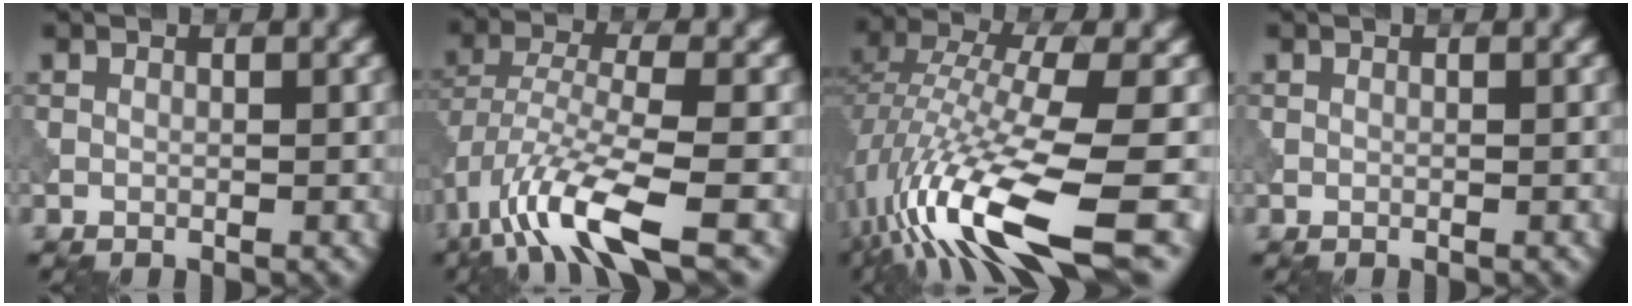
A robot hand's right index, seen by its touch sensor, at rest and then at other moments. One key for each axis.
{"total": 8.7, "fx": -4.9, "fy": 2.3, "fz": 6.8, "tx": -0.131, "ty": 0.000, "tz": -0.100}
{"total": 14.1, "fx": -6.0, "fy": 3.8, "fz": 12.2, "tx": -0.246, "ty": -0.006, "tz": -0.099}
{"total": 0.0}